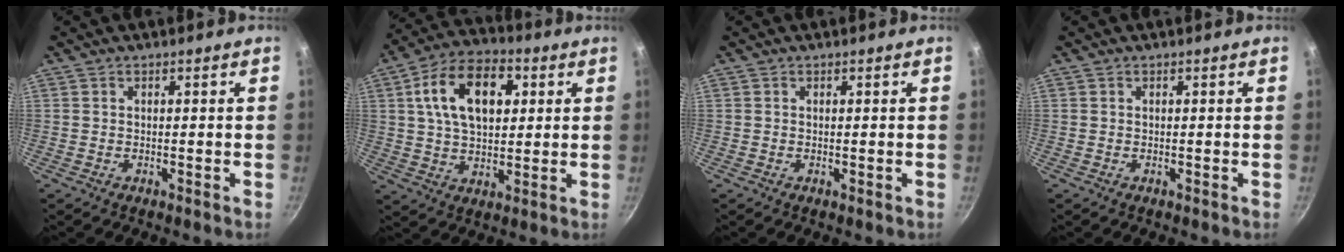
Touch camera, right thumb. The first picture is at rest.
{"total": 15.6, "force": [4.2, 9.6, 11.6], "torque": [-0.172, 0.007, 0.064]}
{"total": 0.0}
{"total": 0.0}